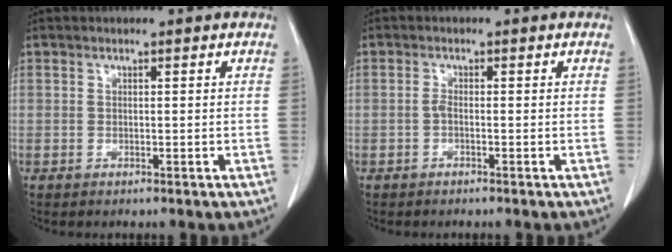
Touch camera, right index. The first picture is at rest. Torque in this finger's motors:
{"motor_torque": [0.26, -0.21, -0.01, 0.02]}